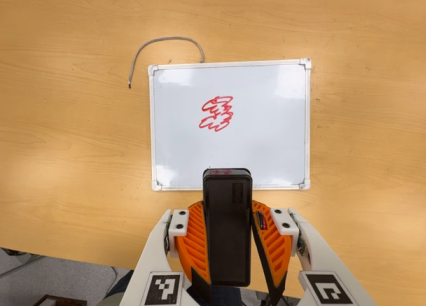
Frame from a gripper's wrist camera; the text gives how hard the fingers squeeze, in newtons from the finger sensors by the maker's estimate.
{"total": 8.4, "left": 6.5, "right": 10.2}